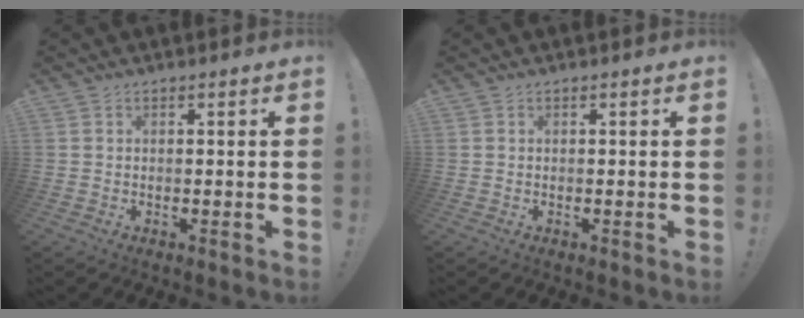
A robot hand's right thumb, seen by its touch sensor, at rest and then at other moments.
{"total": 0.0}